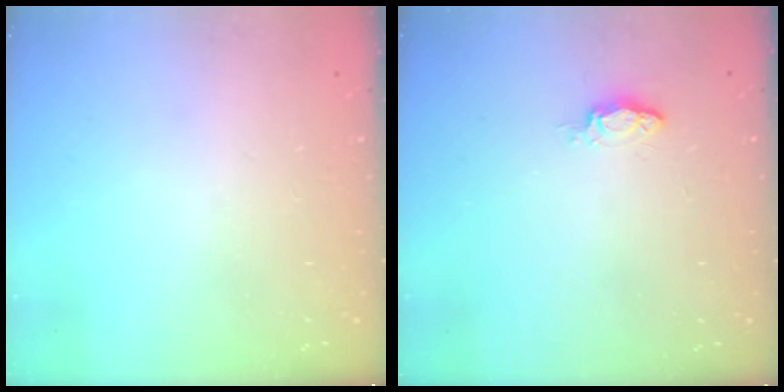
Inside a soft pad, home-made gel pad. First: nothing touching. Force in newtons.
{"total": 2.8, "press": 2.8, "slide": 0.4}